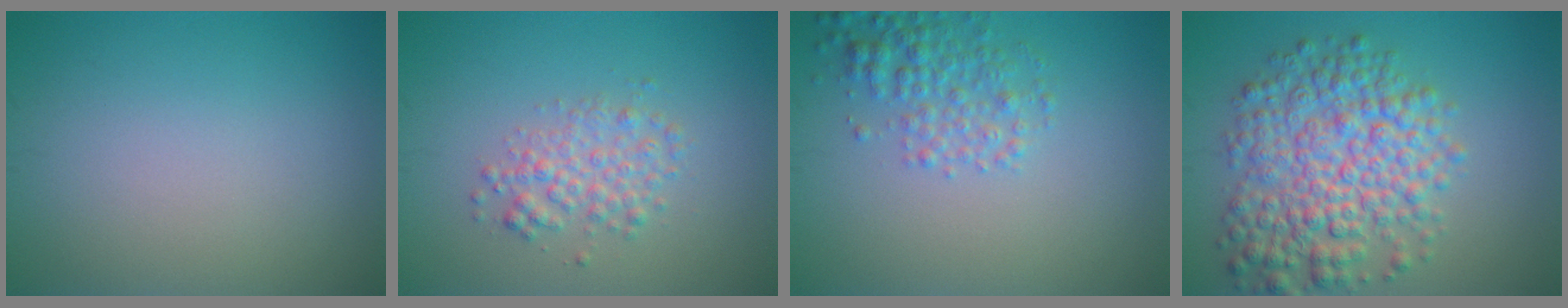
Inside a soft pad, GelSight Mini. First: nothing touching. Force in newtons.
{"total": 2.6, "press": 2.6, "slide": 0.0}
{"total": 3.1, "press": 3.1, "slide": 0.1}
{"total": 7.8, "press": 7.8, "slide": 0.2}